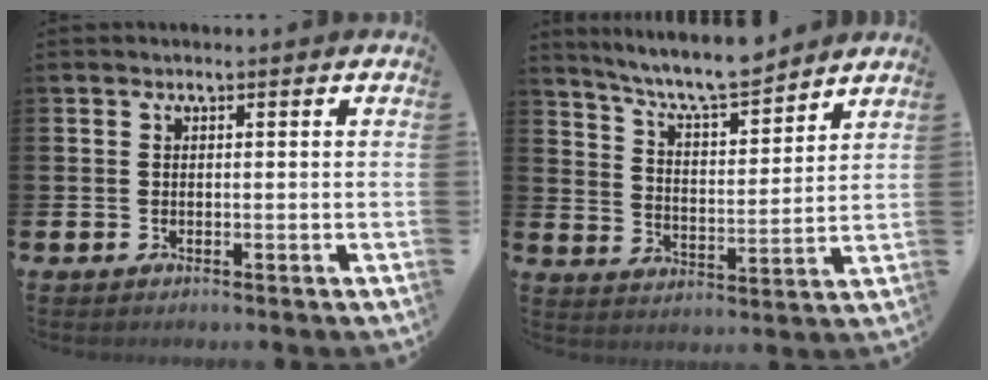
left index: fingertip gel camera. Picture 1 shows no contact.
{"total": 8.1, "force": [7.7, 0.7, 2.4], "torque": [-0.072, -0.050, 0.136]}